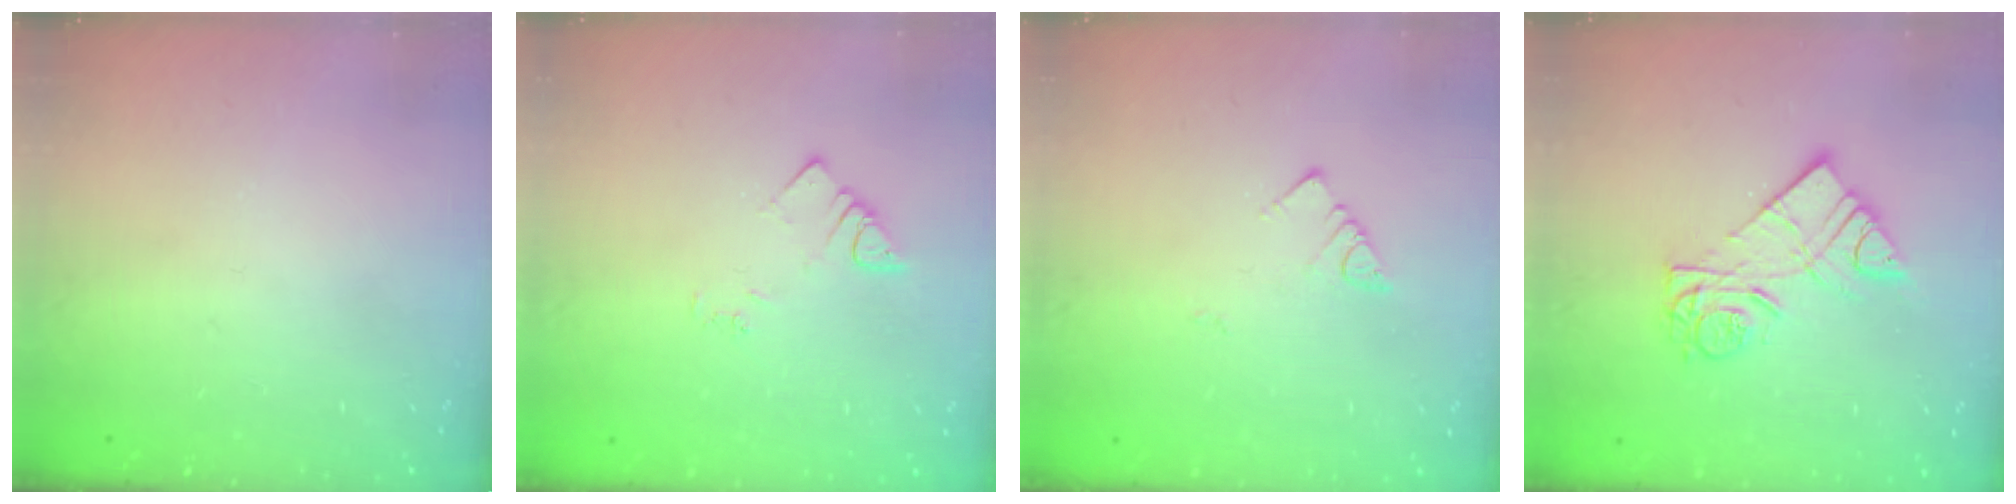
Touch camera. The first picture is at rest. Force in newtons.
{"total": 3.0, "press": 2.9, "slide": 0.5}
{"total": 2.7, "press": 2.7, "slide": 0.3}
{"total": 11.4, "press": 11.4, "slide": 1.0}